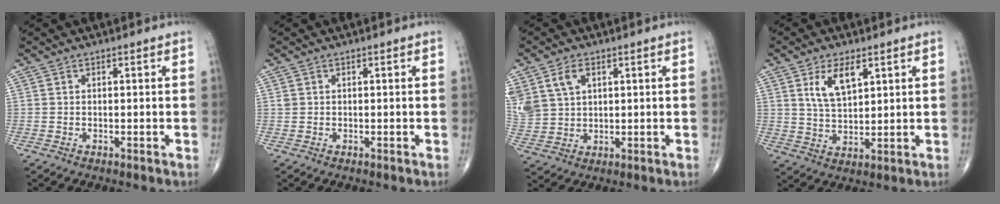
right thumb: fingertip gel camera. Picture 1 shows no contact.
{"total": 0.6, "force": [0.2, 0.6, 0.2], "torque": [0.001, 0.001, 0.003]}
{"total": 10.0, "force": [4.2, 7.0, 5.8], "torque": [-0.130, -0.002, 0.095]}
{"total": 7.7, "force": [3.5, 3.7, 5.8], "torque": [-0.096, -0.018, 0.071]}